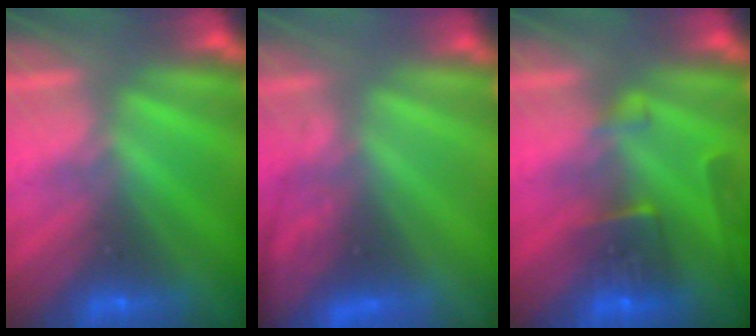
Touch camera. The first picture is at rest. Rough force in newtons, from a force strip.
{"total": 3.4}
{"total": 7.4}